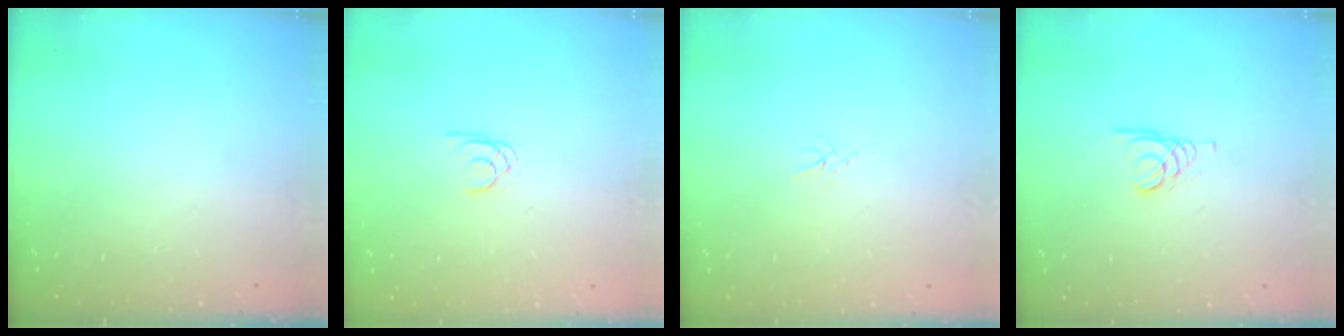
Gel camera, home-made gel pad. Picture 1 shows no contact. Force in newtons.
{"total": 1.5, "press": 1.5, "slide": 0.1}
{"total": 3.3, "press": 3.3, "slide": 0.4}
{"total": 1.5, "press": 1.4, "slide": 0.1}